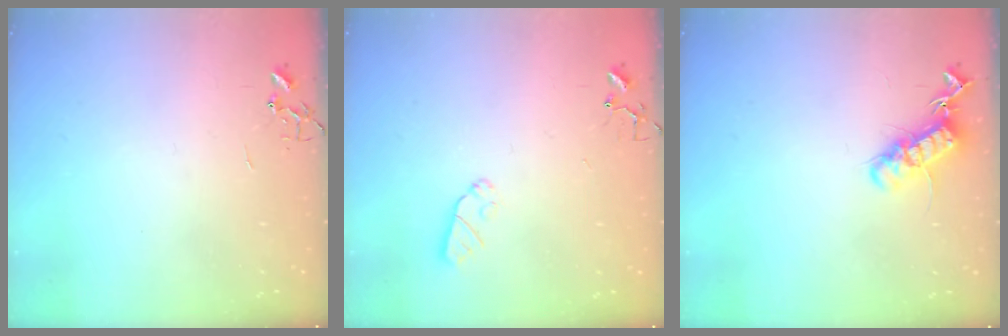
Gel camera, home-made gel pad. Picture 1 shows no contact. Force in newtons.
{"total": 6.2, "press": 6.2, "slide": 0.3}
{"total": 13.8, "press": 13.7, "slide": 1.3}